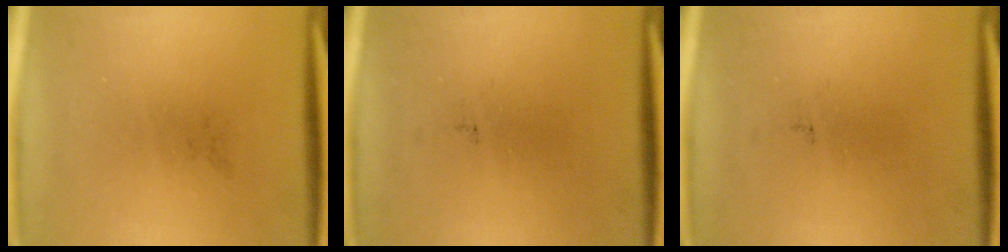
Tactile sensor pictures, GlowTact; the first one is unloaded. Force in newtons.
{"total": 0.0}
{"total": 0.0}